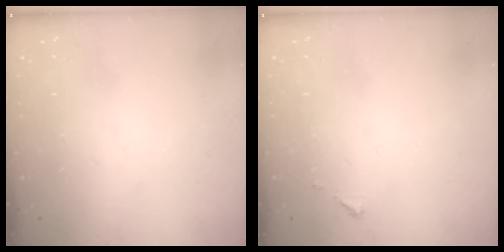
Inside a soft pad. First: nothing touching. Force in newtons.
{"total": 2.6, "press": 2.6, "slide": 0.3}